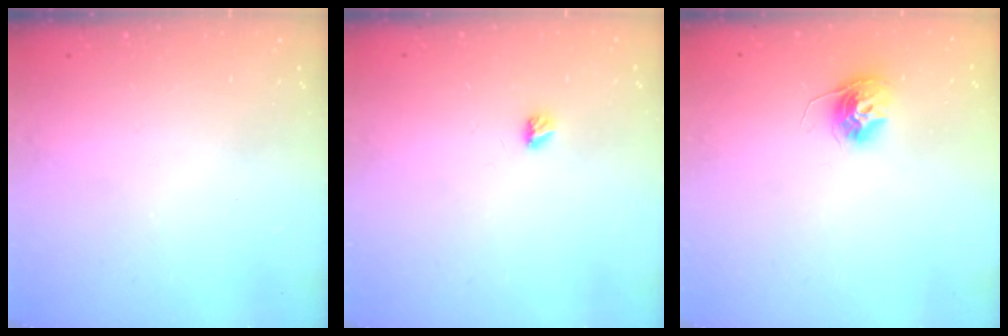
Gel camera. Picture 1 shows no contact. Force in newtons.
{"total": 3.3, "press": 3.3, "slide": 0.4}
{"total": 10.5, "press": 10.5, "slide": 0.5}